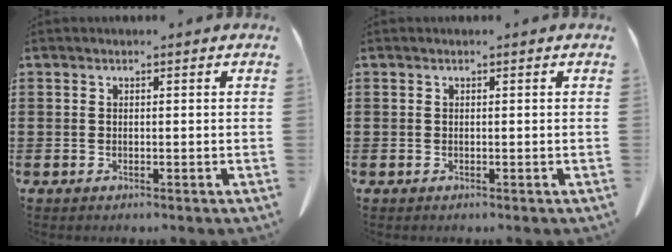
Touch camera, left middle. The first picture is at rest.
{"total": 0.0}